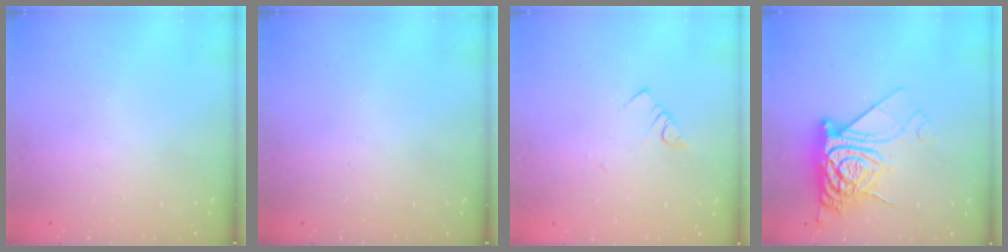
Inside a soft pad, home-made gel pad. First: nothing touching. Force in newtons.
{"total": 0.0}
{"total": 2.9, "press": 2.9, "slide": 0.2}
{"total": 13.5, "press": 13.5, "slide": 1.2}